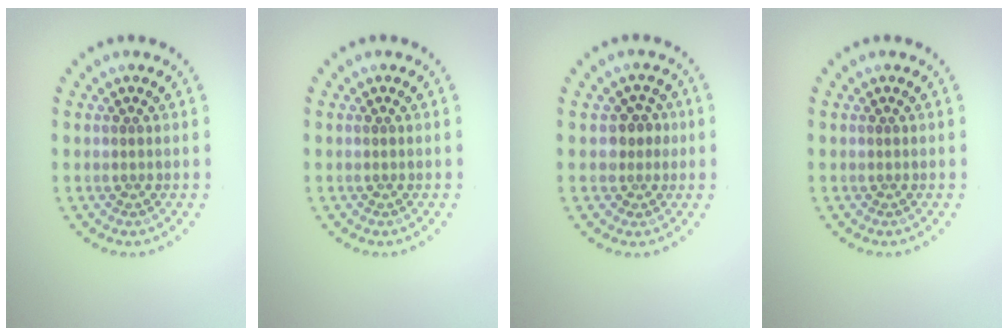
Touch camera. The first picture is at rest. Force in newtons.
{"total": 0.0}
{"total": 2.1, "press": 1.8, "slide": 1.1}
{"total": 0.0}